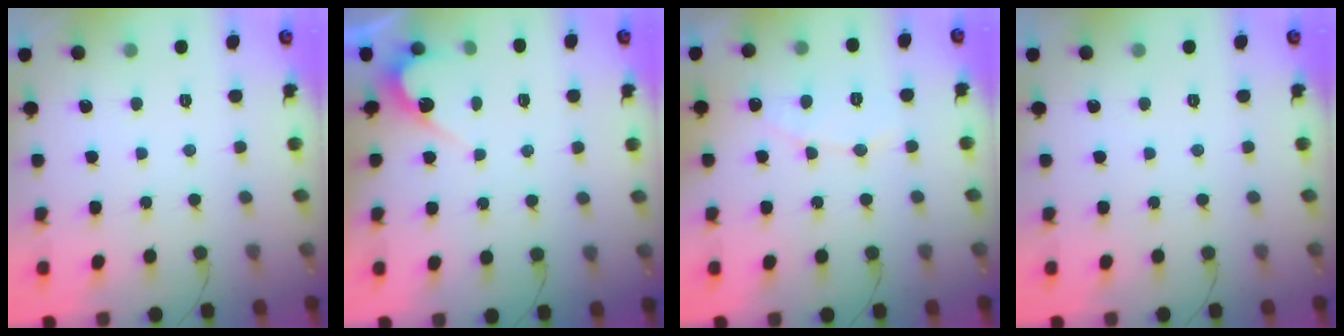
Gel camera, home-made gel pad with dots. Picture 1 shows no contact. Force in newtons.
{"total": 4.2, "press": 4.2, "slide": 0.3}
{"total": 5.3, "press": 5.2, "slide": 0.5}
{"total": 0.0}